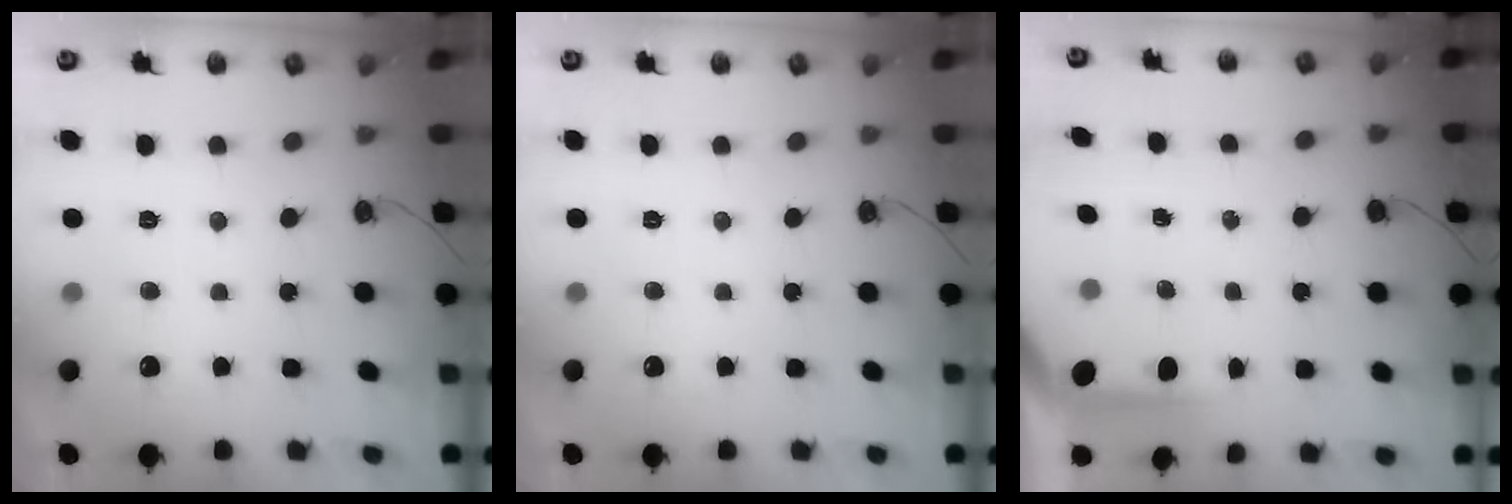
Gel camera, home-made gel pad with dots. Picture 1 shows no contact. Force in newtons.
{"total": 0.0}
{"total": 3.5, "press": 3.5, "slide": 0.4}